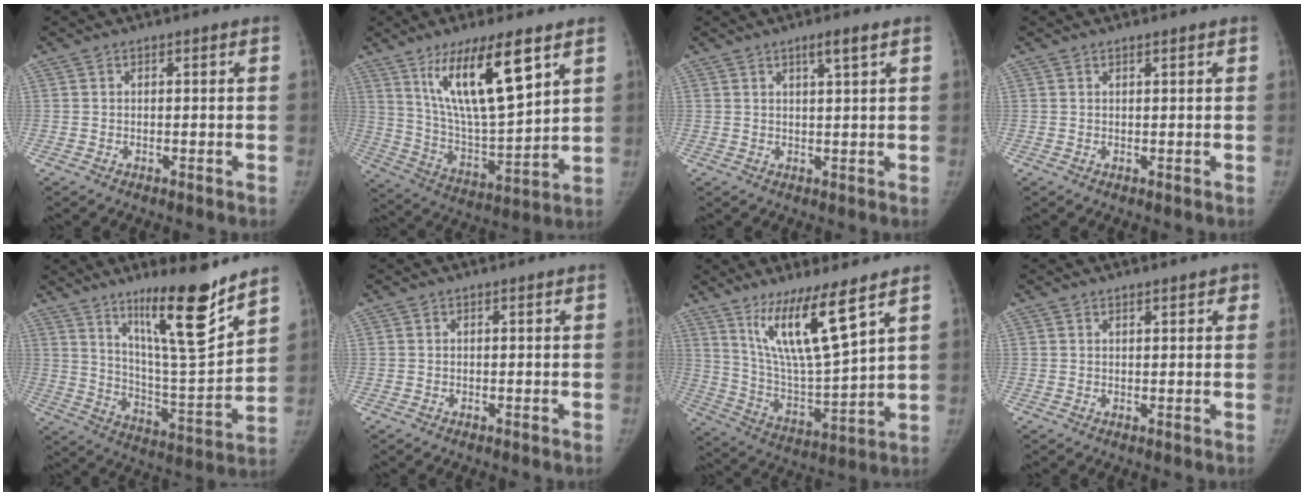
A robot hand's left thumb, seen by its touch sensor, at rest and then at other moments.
{"total": 18.6, "force": [9.6, 4.7, 15.2], "torque": [-0.251, -0.052, 0.183]}
{"total": 3.0, "force": [1.8, 0.1, 2.4], "torque": [-0.044, -0.010, 0.032]}
{"total": 0.6, "force": [0.5, 0.1, 0.3], "torque": [-0.006, -0.003, 0.009]}
{"total": 18.2, "force": [12.4, 2.4, 13.1], "torque": [-0.184, -0.093, 0.211]}
{"total": 0.0}
{"total": 15.3, "force": [9.4, 2.0, 12.0], "torque": [-0.213, -0.067, 0.188]}
{"total": 2.2, "force": [1.4, 0.9, 1.3], "torque": [-0.004, -0.004, 0.016]}